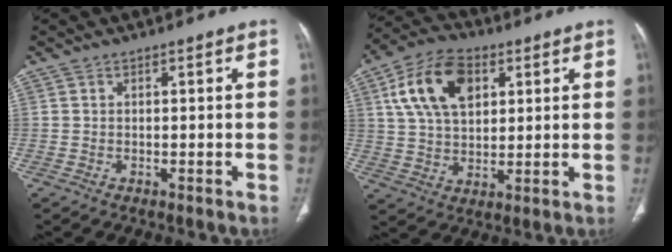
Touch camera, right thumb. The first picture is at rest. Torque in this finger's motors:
{"motor_torque": [-0.37, 1.14, 0.47, -0.40, 0.12]}